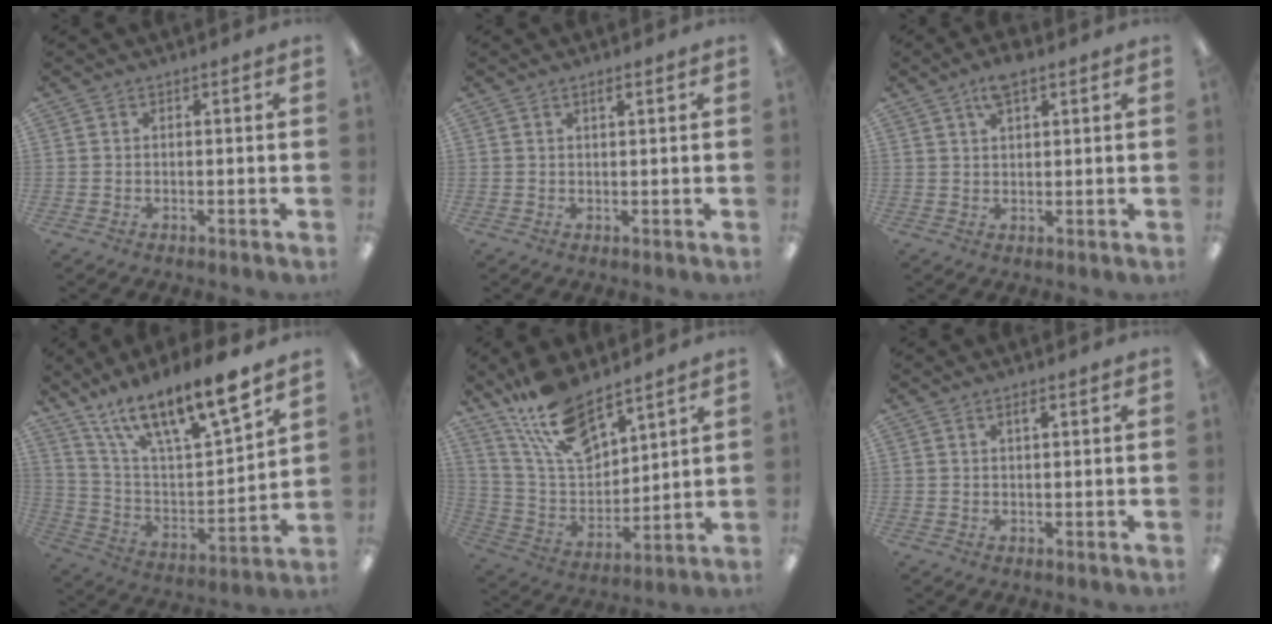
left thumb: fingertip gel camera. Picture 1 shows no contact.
{"total": 1.6, "force": [1.1, 0.3, 1.0], "torque": [-0.022, 0.002, 0.019]}
{"total": 4.9, "force": [3.3, 1.8, 3.2], "torque": [-0.061, -0.002, 0.056]}
{"total": 17.8, "force": [14.2, 3.6, 10.2], "torque": [-0.180, -0.100, 0.239]}
{"total": 15.7, "force": [12.1, 5.9, 8.0], "torque": [-0.171, -0.062, 0.222]}
{"total": 1.6, "force": [1.0, 0.4, 1.2], "torque": [-0.026, 0.002, 0.016]}